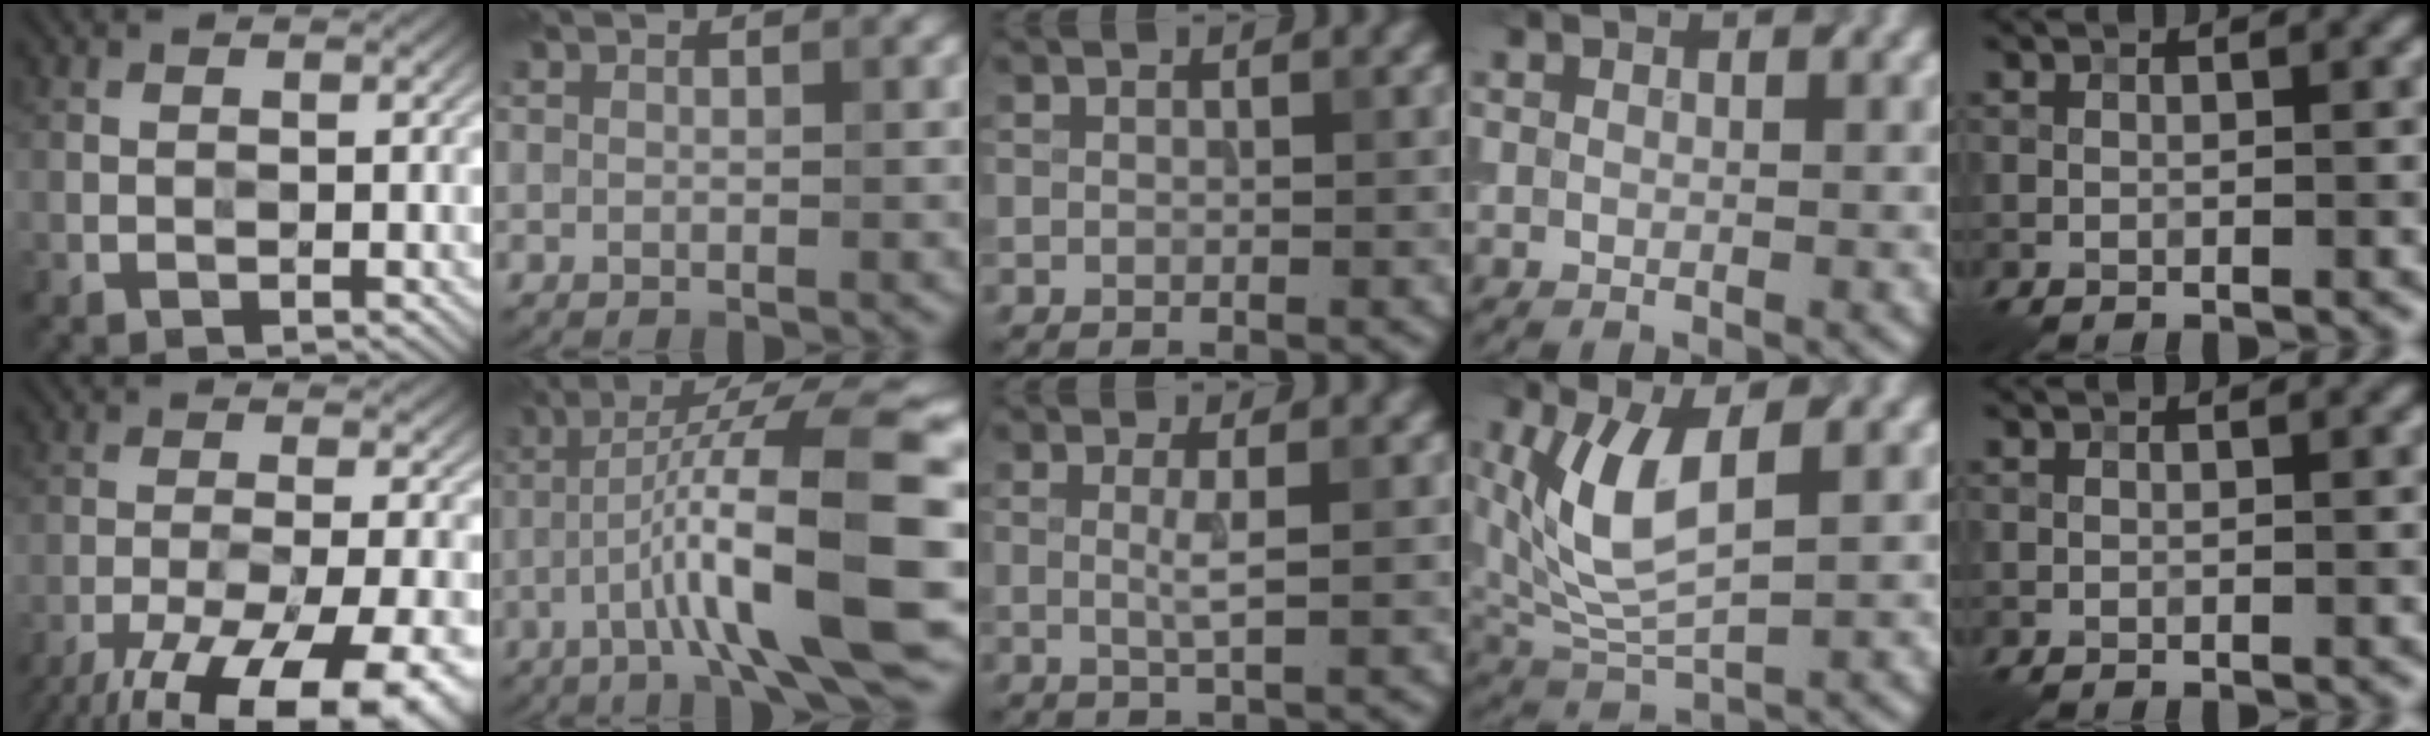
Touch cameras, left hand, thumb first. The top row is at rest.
{"thumb": {"total": 18.2, "force": [-13.6, 5.0, 11.0], "torque": [-0.171, -0.031, -0.196]}, "index": {"total": 13.1, "force": [-2.8, 2.0, 12.6], "torque": [-0.195, 0.027, -0.044]}, "middle": {"total": 1.7, "force": [0.1, 0.2, 1.7], "torque": [-0.036, -0.002, 0.000]}, "ring": {"total": 6.9, "force": [1.7, 3.1, 5.9], "torque": [-0.139, 0.004, 0.042]}}